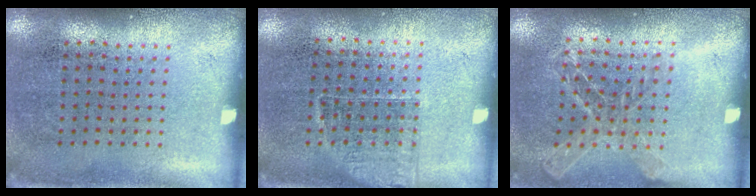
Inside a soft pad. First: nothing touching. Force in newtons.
{"total": 1.2, "press": 0.9, "slide": 0.7}
{"total": 1.1, "press": 1.1, "slide": 0.1}